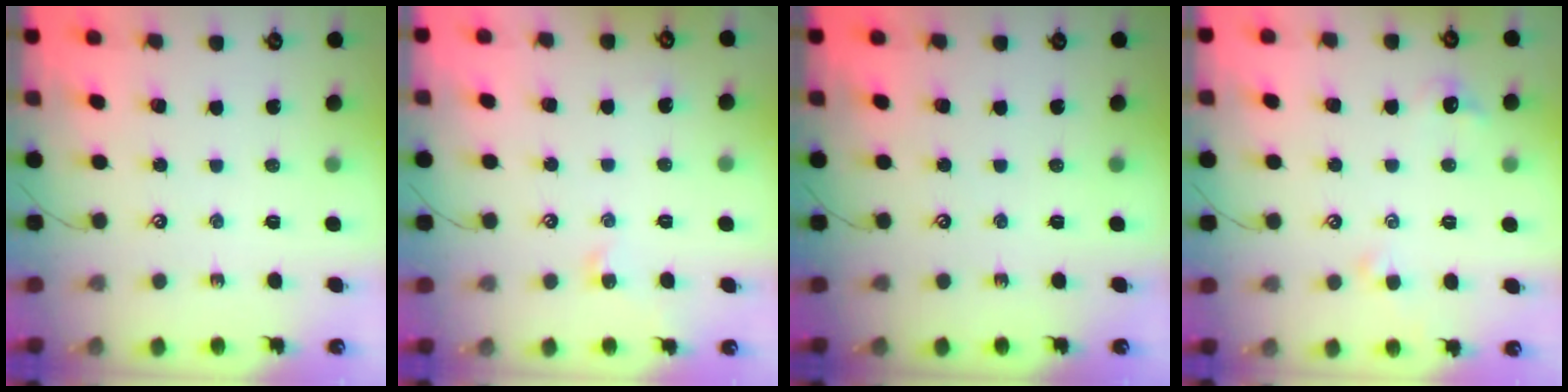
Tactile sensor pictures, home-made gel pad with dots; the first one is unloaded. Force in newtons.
{"total": 1.0, "press": 1.0, "slide": 0.3}
{"total": 0.0}
{"total": 0.9, "press": 0.6, "slide": 0.7}